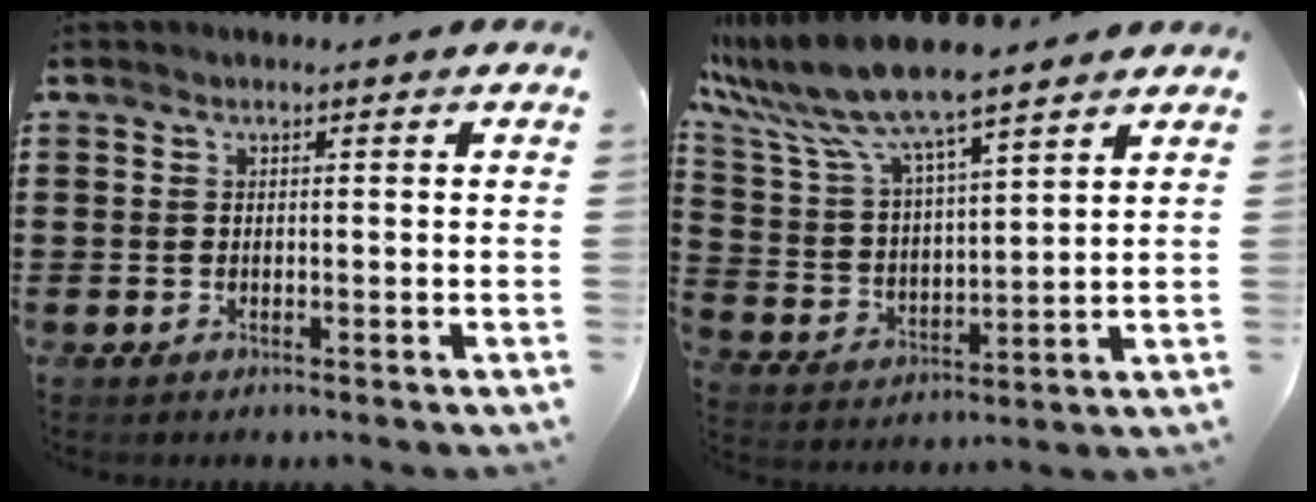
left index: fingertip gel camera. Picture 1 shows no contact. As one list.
[{"total": 9.6, "force": [8.4, 1.0, 4.5], "torque": [-0.130, -0.046, 0.141]}]